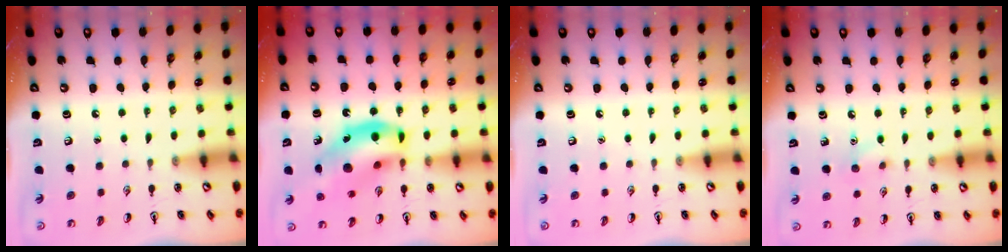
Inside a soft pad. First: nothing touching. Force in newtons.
{"total": 17.3, "press": 16.7, "slide": 4.8}
{"total": 0.0}
{"total": 5.9, "press": 5.6, "slide": 1.8}